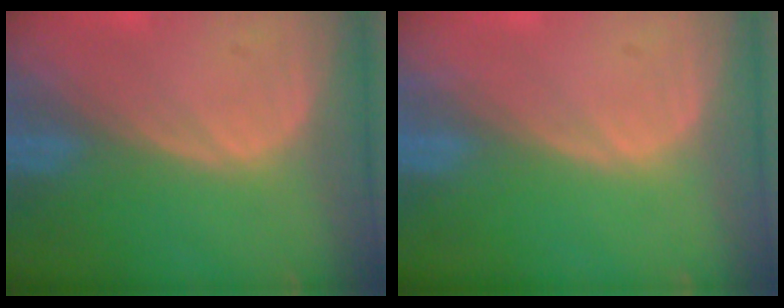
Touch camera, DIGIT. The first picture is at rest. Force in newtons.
{"total": 0.0}